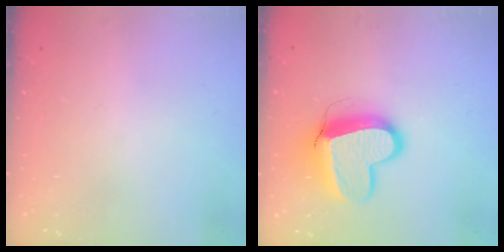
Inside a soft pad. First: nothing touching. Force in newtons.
{"total": 12.8, "press": 12.7, "slide": 1.4}